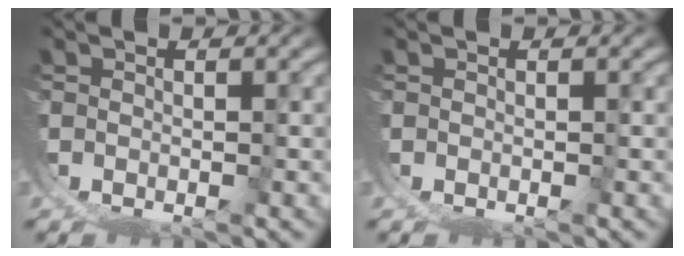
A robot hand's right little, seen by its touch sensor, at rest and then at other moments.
{"total": 0.0}